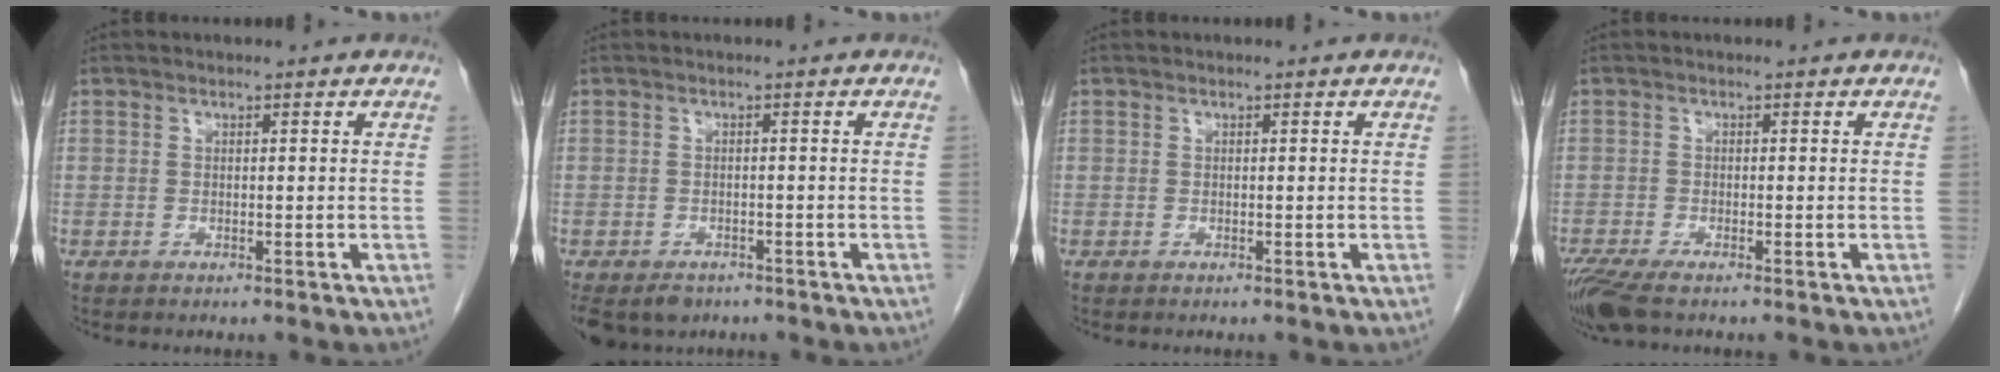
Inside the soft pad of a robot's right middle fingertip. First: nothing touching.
{"total": 7.6, "force": [-5.0, 5.1, 2.7], "torque": [-0.064, -0.013, -0.069]}
{"total": 0.0}
{"total": 5.0, "force": [-3.6, 1.0, 3.2], "torque": [-0.064, -0.014, -0.067]}